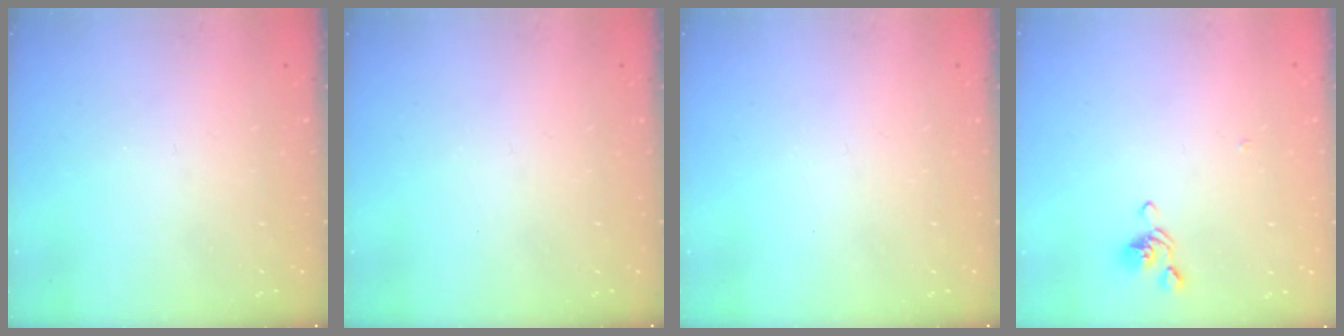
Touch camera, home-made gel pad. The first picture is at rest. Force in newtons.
{"total": 0.0}
{"total": 0.0}
{"total": 2.9, "press": 2.8, "slide": 0.6}